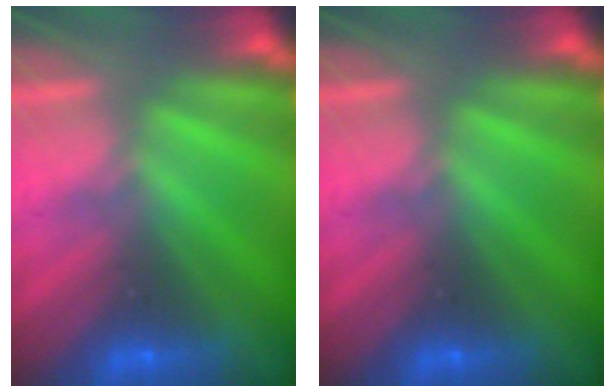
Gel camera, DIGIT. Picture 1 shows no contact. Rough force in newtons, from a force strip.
{"total": 0.0}